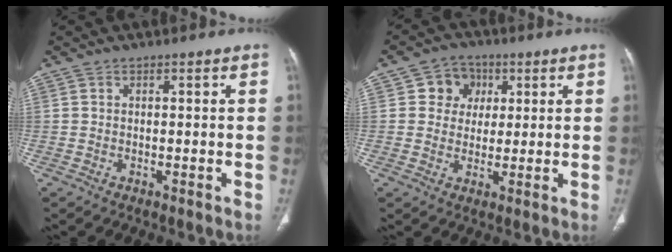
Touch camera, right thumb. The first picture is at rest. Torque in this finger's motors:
{"motor_torque": [0.44, 0.35, 0.01, -0.34, 0.00]}